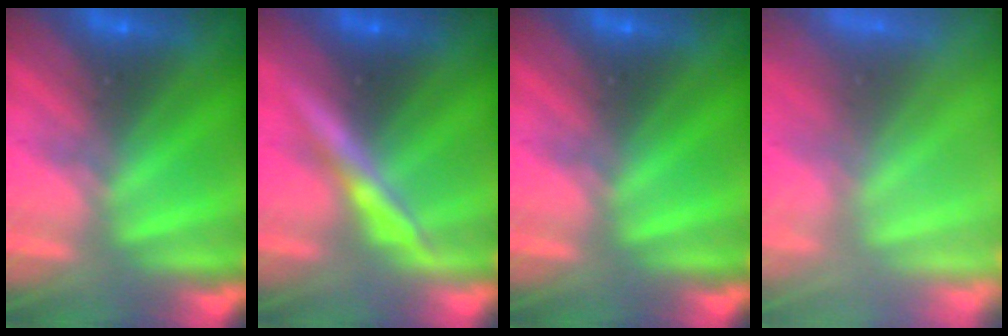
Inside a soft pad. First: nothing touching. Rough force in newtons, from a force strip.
{"total": 4.7}
{"total": 0.0}
{"total": 7.3}